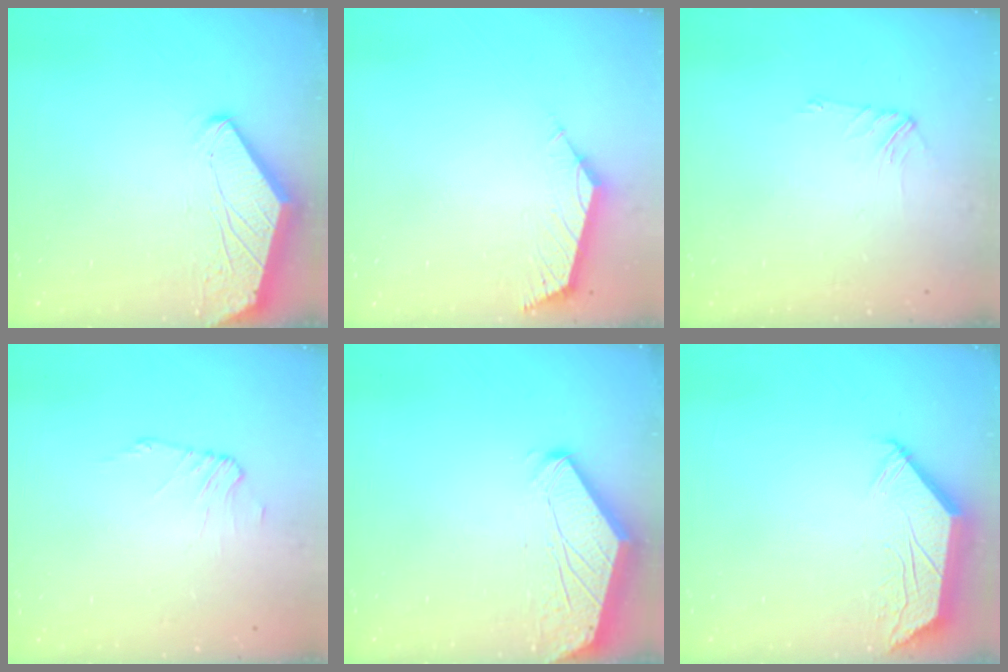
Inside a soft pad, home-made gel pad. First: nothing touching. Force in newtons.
{"total": 2.9, "press": 2.8, "slide": 0.7}
{"total": 2.8, "press": 2.7, "slide": 0.5}
{"total": 1.1, "press": 1.1, "slide": 0.3}
{"total": 0.0}
{"total": 3.8, "press": 3.7, "slide": 0.3}